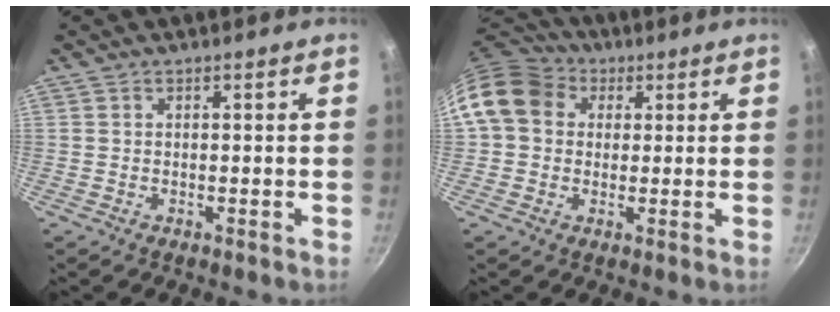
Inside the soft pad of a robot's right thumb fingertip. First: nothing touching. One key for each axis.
{"total": 12.3, "fx": 3.0, "fy": 10.2, "fz": 6.3, "tx": -0.094, "ty": 0.026, "tz": 0.036}